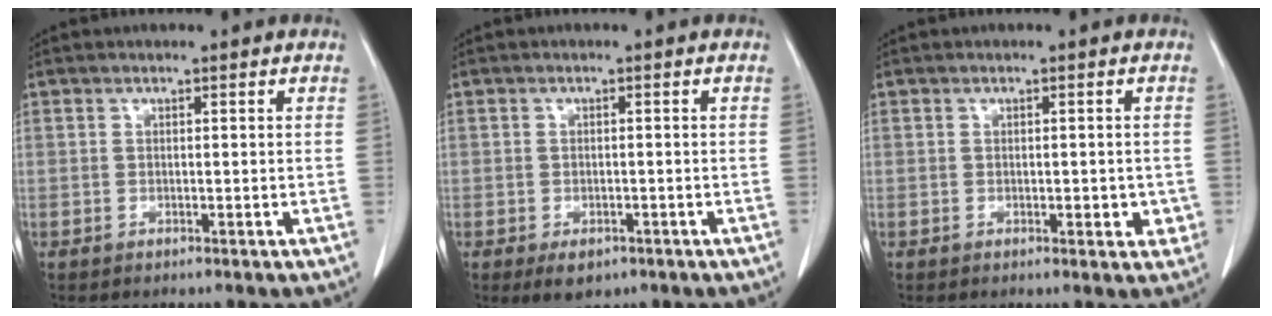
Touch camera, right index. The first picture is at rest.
{"total": 3.0, "force": [-1.7, 1.9, 1.7], "torque": [-0.023, -0.002, -0.014]}
{"total": 2.9, "force": [-0.4, 1.6, 2.3], "torque": [-0.017, 0.002, -0.001]}